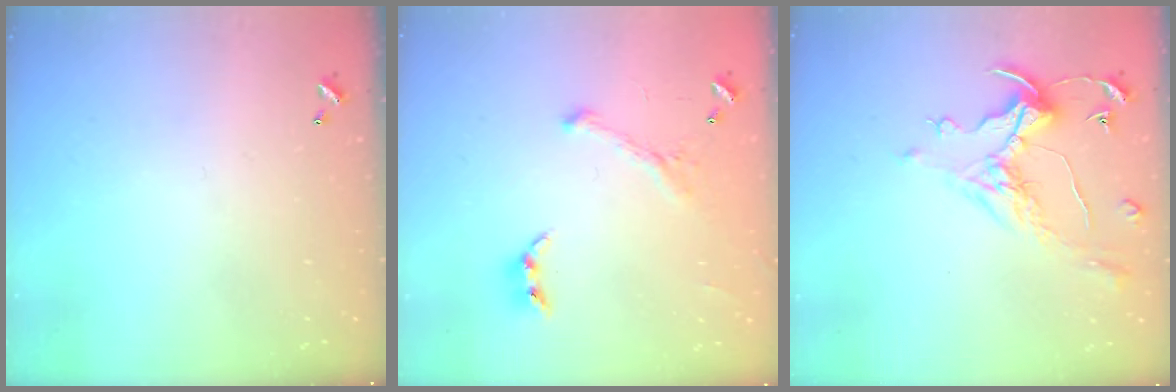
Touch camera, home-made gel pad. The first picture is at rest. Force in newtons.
{"total": 1.0, "press": 0.7, "slide": 0.7}
{"total": 0.9, "press": 0.7, "slide": 0.5}